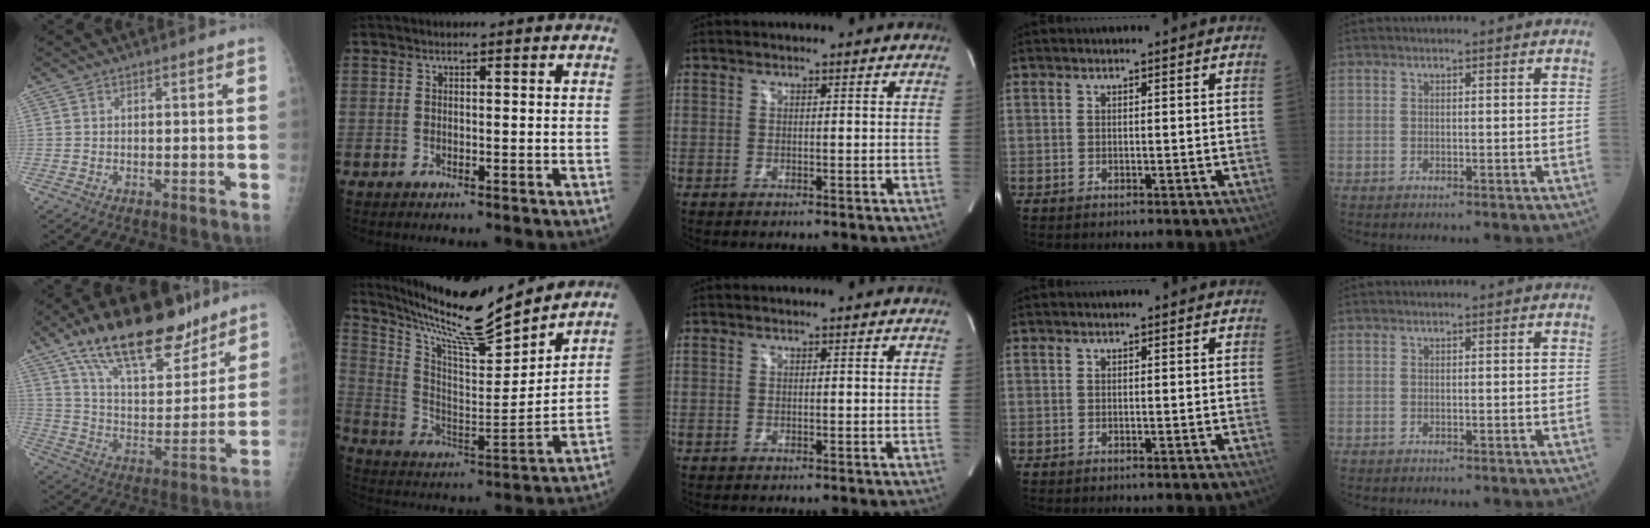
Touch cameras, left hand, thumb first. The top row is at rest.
{"thumb": {"total": 22.6, "force": [15.7, 9.2, 13.4], "torque": [-0.179, -0.060, 0.262]}, "index": {"total": 16.6, "force": [15.4, 0.2, 6.1], "torque": [-0.127, -0.016, 0.268]}}